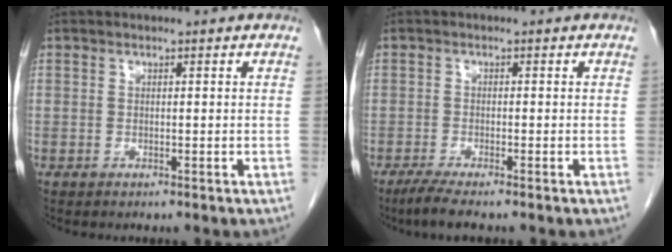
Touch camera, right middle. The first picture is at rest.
{"total": 3.4, "force": [-2.6, 0.1, 2.1], "torque": [-0.047, -0.010, -0.052]}